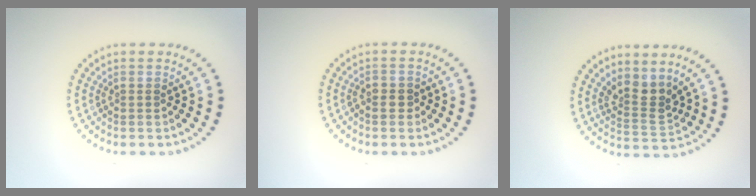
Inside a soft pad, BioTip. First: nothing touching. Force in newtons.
{"total": 1.1, "press": 1.1, "slide": 0.3}
{"total": 2.8, "press": 2.1, "slide": 1.8}